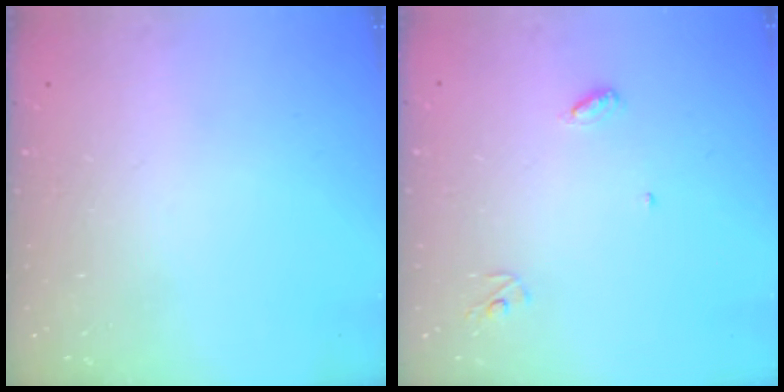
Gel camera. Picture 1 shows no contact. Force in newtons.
{"total": 3.9, "press": 3.9, "slide": 0.3}